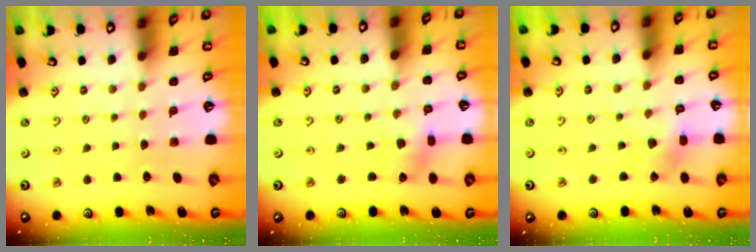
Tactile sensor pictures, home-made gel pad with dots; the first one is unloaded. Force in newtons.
{"total": 2.0, "press": 2.0, "slide": 0.2}
{"total": 2.2, "press": 2.2, "slide": 0.2}